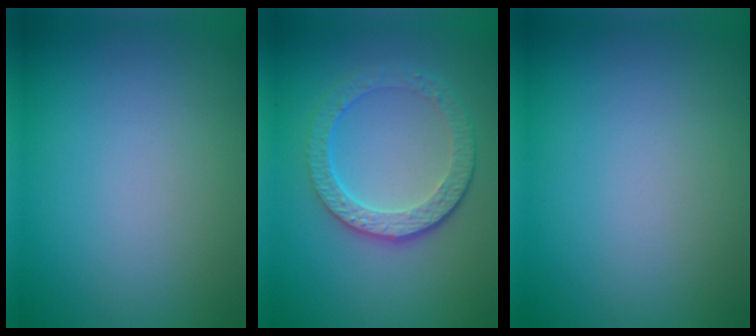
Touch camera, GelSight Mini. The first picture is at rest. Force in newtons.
{"total": 4.8, "press": 3.4, "slide": 3.4}
{"total": 0.0}